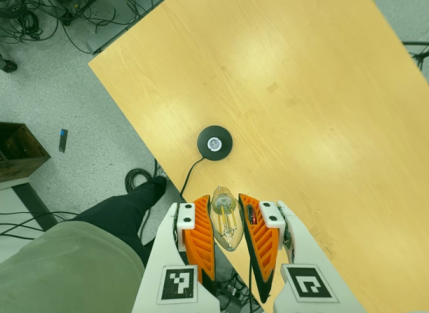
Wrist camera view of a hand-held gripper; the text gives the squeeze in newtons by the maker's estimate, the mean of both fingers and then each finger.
{"total": 22.0, "left": 24.6, "right": 19.5}